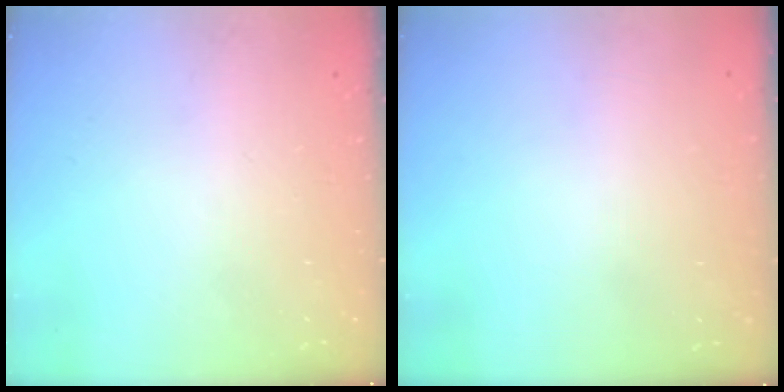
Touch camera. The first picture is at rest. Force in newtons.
{"total": 3.0, "press": 3.0, "slide": 0.1}